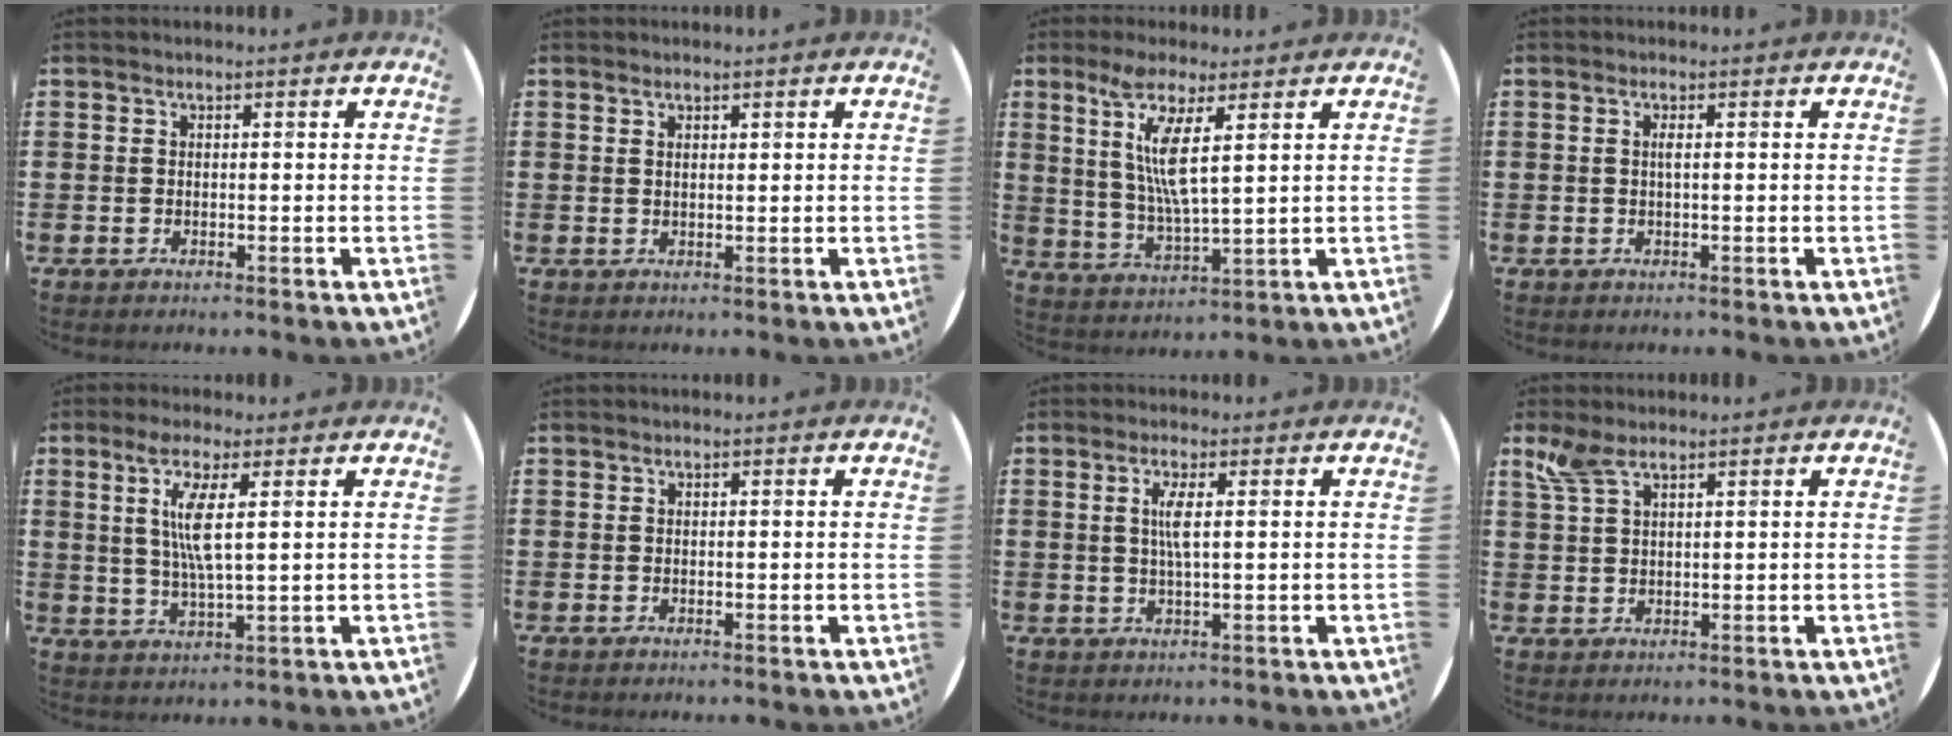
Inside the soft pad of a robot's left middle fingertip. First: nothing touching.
{"total": 0.7, "force": [0.7, 0.0, 0.3], "torque": [-0.007, -0.002, 0.013]}
{"total": 7.9, "force": [4.5, 1.2, 6.4], "torque": [-0.137, -0.015, 0.078]}
{"total": 0.7, "force": [0.1, 0.0, 0.7], "torque": [-0.014, -0.003, 0.002]}
{"total": 6.5, "force": [2.5, 0.9, 5.9], "torque": [-0.123, 0.002, 0.039]}
{"total": 0.0}
{"total": 2.6, "force": [0.7, 0.2, 2.5], "torque": [-0.052, 0.000, 0.008]}
{"total": 3.1, "force": [2.2, 1.0, 2.0], "torque": [-0.045, 0.002, 0.041]}